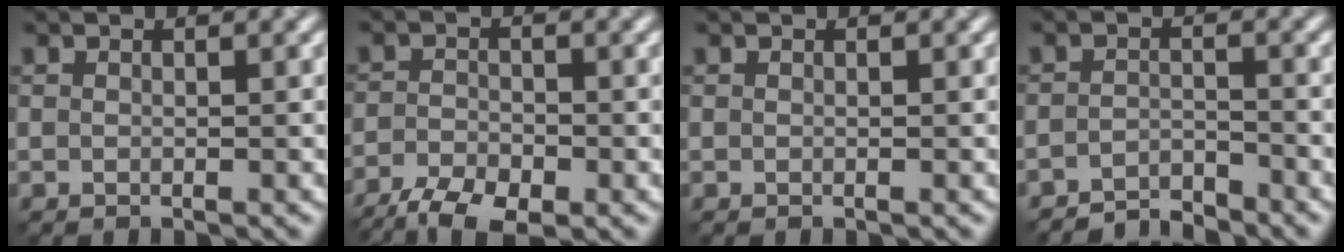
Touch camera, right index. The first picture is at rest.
{"total": 6.3, "force": [-4.6, 2.4, 3.6], "torque": [-0.070, -0.025, -0.086]}
{"total": 0.0}
{"total": 2.9, "force": [-2.8, 0.4, 0.5], "torque": [-0.007, 0.002, -0.056]}